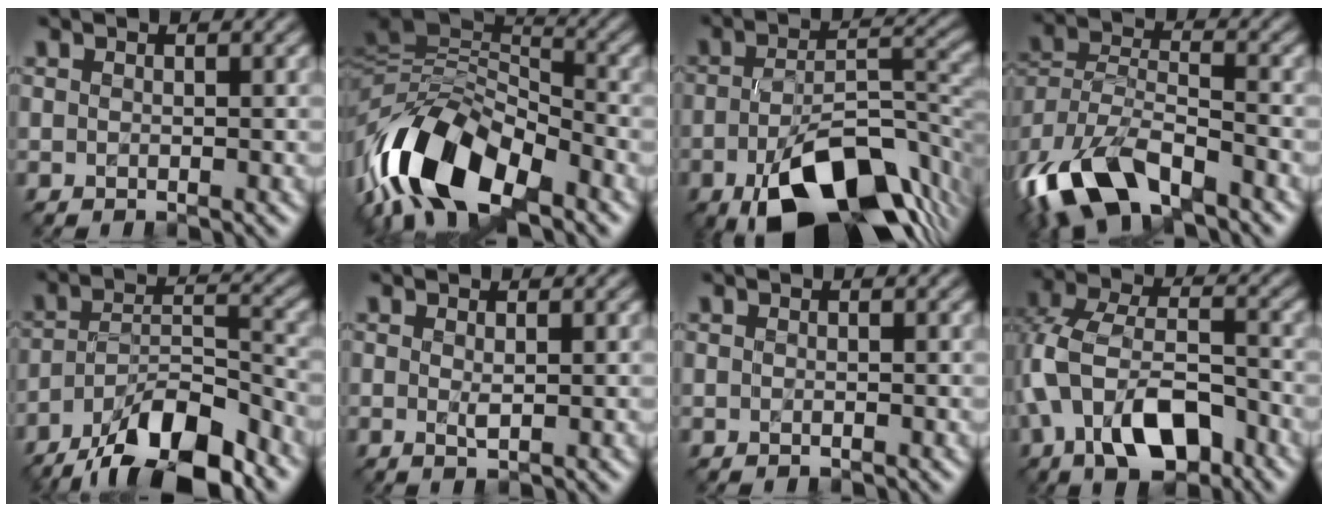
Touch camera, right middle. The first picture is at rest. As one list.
[{"total": 12.7, "force": [-6.4, 6.3, 8.9], "torque": [-0.162, 0.001, -0.124]}, {"total": 12.9, "force": [-6.1, 6.2, 9.5], "torque": [-0.164, -0.020, -0.085]}, {"total": 10.4, "force": [-6.9, 4.5, 6.3], "torque": [-0.127, -0.004, -0.141]}, {"total": 10.9, "force": [-7.8, 3.3, 6.8], "torque": [-0.106, 0.012, -0.140]}, {"total": 0.8, "force": [0.3, 0.1, 0.7], "torque": [-0.012, 0.000, 0.004]}, {"total": 0.0}, {"total": 9.2, "force": [-3.4, 5.4, 6.6], "torque": [-0.132, 0.003, -0.064]}]